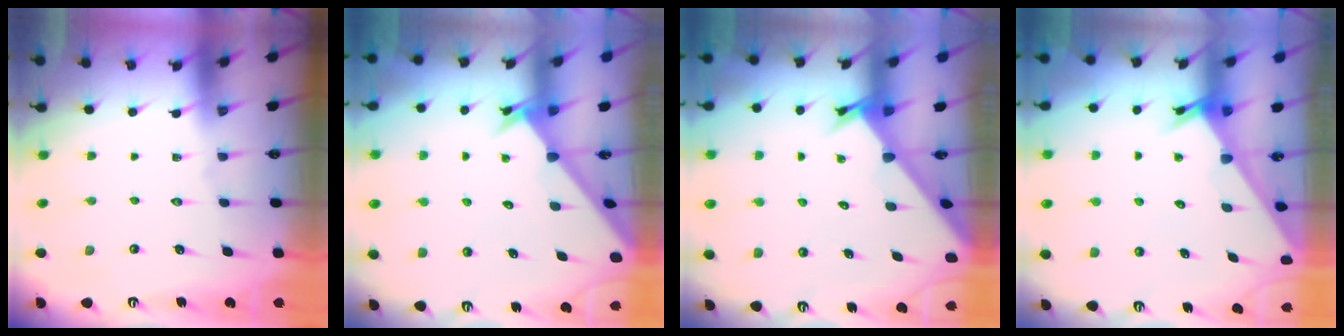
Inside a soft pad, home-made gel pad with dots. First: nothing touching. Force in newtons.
{"total": 2.5, "press": 2.5, "slide": 0.2}
{"total": 2.6, "press": 2.6, "slide": 0.2}
{"total": 2.4, "press": 2.4, "slide": 0.1}